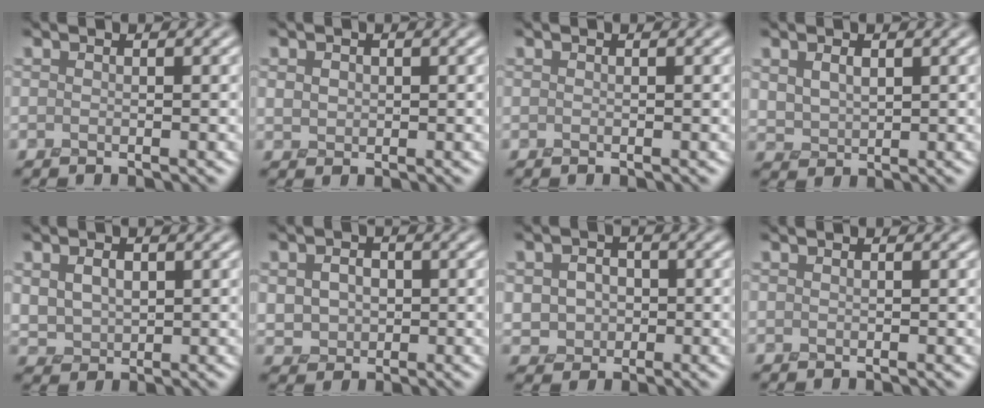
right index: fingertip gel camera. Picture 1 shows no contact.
{"total": 1.6, "force": [0.3, 1.3, 0.8], "torque": [-0.020, 0.000, 0.007]}
{"total": 0.0}
{"total": 2.8, "force": [0.5, 2.0, 1.9], "torque": [-0.047, -0.005, 0.018]}
{"total": 4.3, "force": [0.2, 3.2, 2.7], "torque": [-0.061, 0.000, 0.018]}
{"total": 5.9, "force": [0.1, 4.9, 3.3], "torque": [-0.066, 0.016, -0.013]}
{"total": 4.8, "force": [-0.5, 4.2, 2.3], "torque": [-0.034, 0.007, -0.026]}
{"total": 0.0}